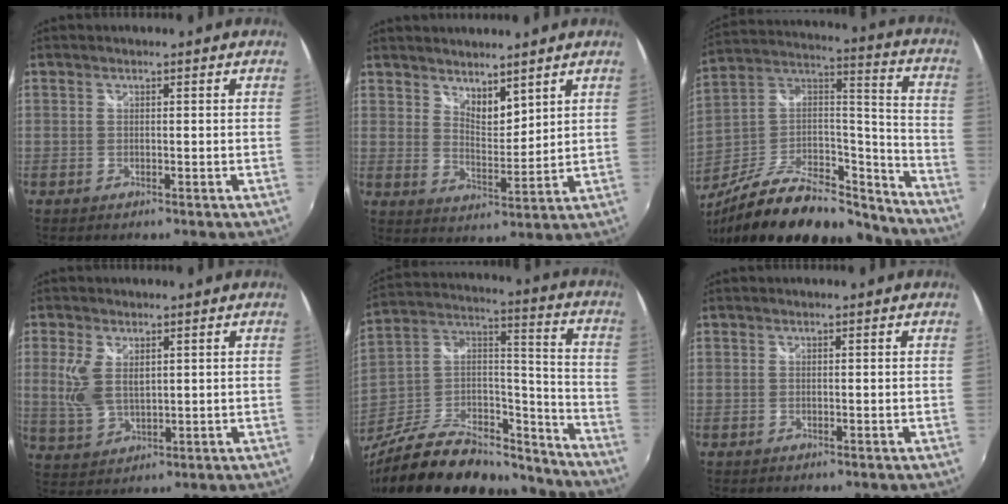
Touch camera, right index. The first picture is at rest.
{"total": 5.7, "force": [4.7, 2.1, 2.4], "torque": [-0.029, -0.005, 0.084]}
{"total": 28.4, "force": [-21.3, 10.6, 15.5], "torque": [-0.270, 0.021, -0.327]}
{"total": 7.2, "force": [2.0, 4.1, 5.6], "torque": [-0.123, -0.001, 0.046]}
{"total": 28.4, "force": [-21.0, 12.0, 14.9], "torque": [-0.280, 0.036, -0.318]}
{"total": 0.0}